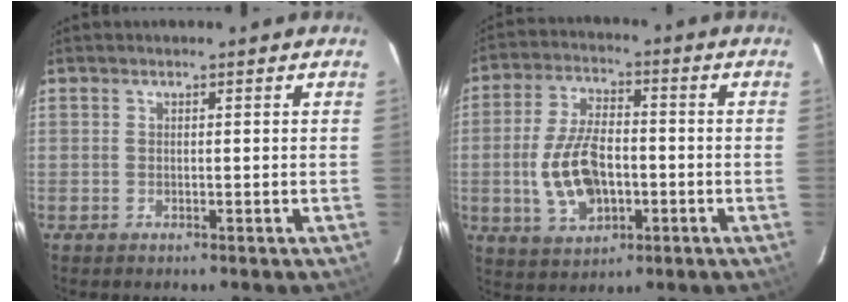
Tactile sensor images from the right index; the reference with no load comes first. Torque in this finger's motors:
{"motor_torque": [0.18, -0.01, 0.11, 0.09]}